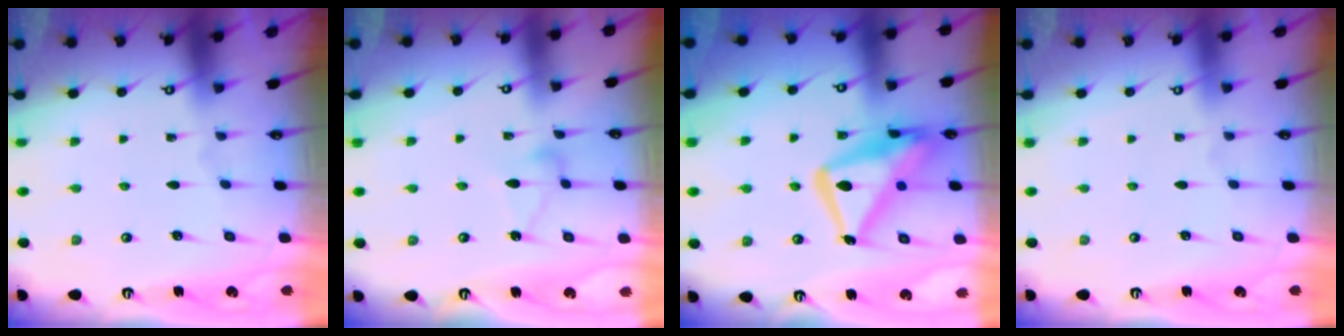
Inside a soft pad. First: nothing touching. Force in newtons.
{"total": 7.0, "press": 7.0, "slide": 0.3}
{"total": 18.6, "press": 18.6, "slide": 1.6}
{"total": 4.0, "press": 4.0, "slide": 0.1}